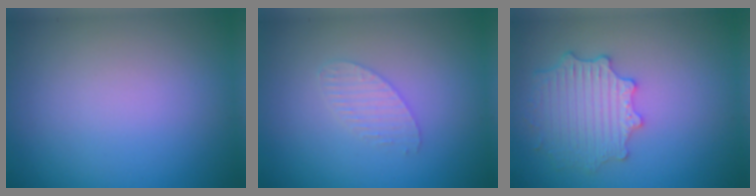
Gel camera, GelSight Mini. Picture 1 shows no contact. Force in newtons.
{"total": 1.6, "press": 1.6, "slide": 0.1}
{"total": 4.5, "press": 4.0, "slide": 2.1}